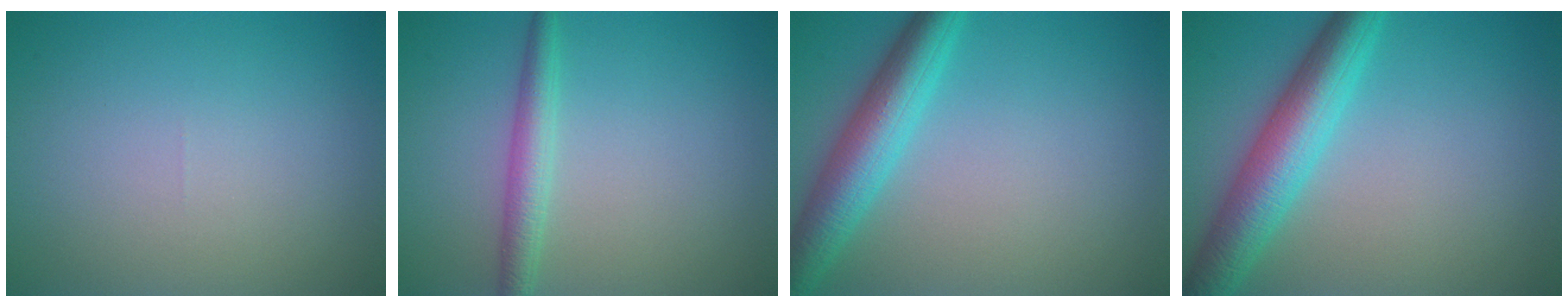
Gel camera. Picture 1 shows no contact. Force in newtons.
{"total": 2.5, "press": 2.5, "slide": 0.1}
{"total": 5.4, "press": 5.4, "slide": 0.2}
{"total": 6.1, "press": 6.1, "slide": 0.0}